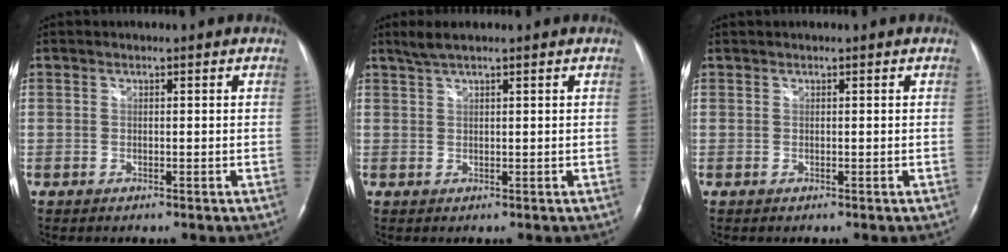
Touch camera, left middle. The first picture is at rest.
{"total": 2.6, "force": [2.1, 0.1, 1.6], "torque": [-0.039, 0.007, 0.042]}
{"total": 0.0}